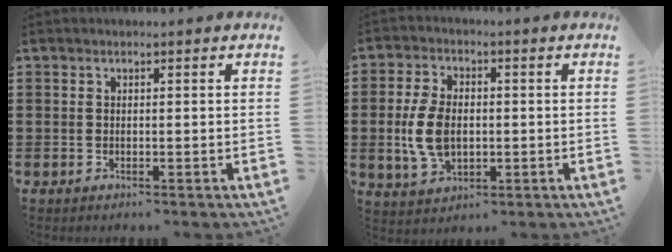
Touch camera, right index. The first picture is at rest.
{"total": 7.5, "force": [-0.5, 4.7, 5.8], "torque": [-0.144, 0.002, -0.015]}